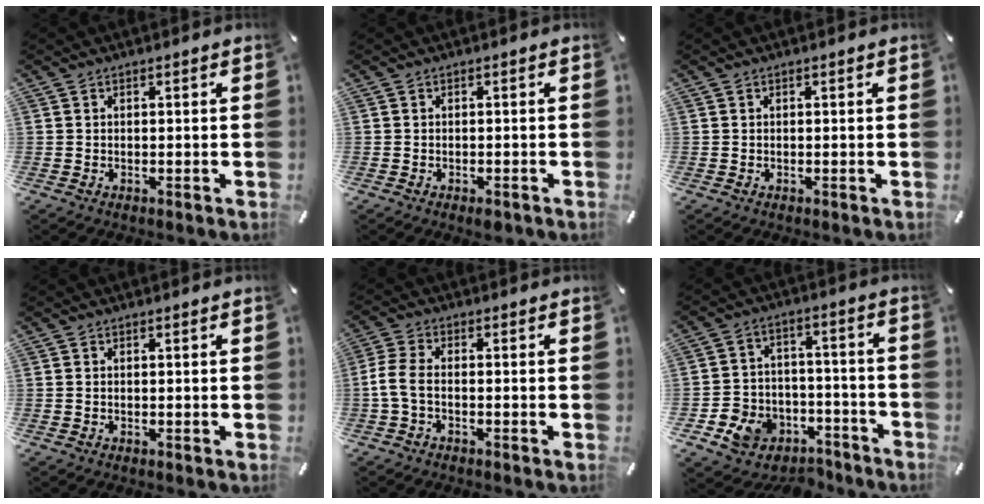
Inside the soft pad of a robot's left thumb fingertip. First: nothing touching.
{"total": 1.4, "force": [-1.0, 0.5, 0.8], "torque": [-0.015, 0.001, -0.018]}
{"total": 0.0}
{"total": 0.0}
{"total": 4.8, "force": [-1.9, 2.0, 4.0], "torque": [-0.101, -0.006, -0.038]}
{"total": 9.8, "force": [-5.4, 7.7, 2.6], "torque": [-0.036, 0.048, -0.089]}